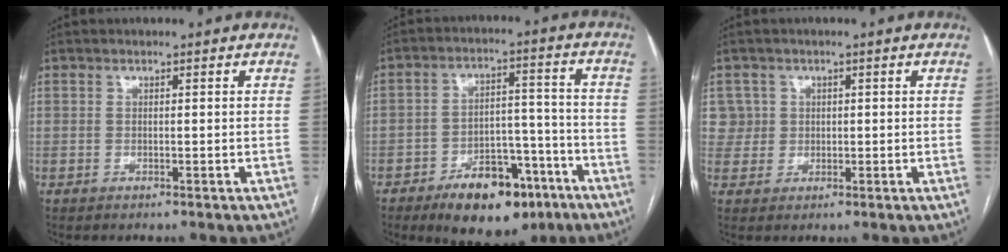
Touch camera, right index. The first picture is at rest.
{"total": 13.2, "force": [-8.2, 6.4, 8.1], "torque": [-0.110, 0.022, -0.120]}
{"total": 3.8, "force": [1.1, 3.6, -0.4], "torque": [0.027, 0.010, 0.019]}